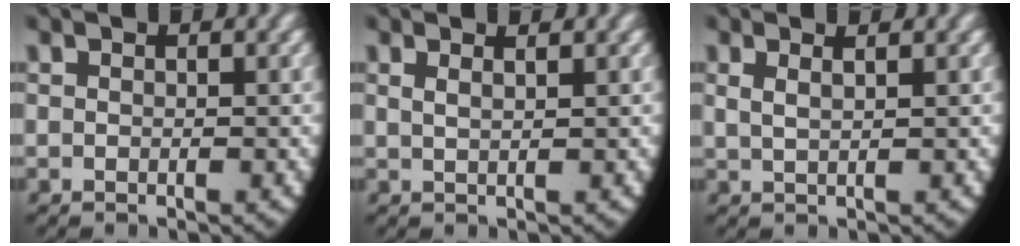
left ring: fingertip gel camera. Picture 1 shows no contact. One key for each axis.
{"total": 1.1, "fx": 0.8, "fy": -0.5, "fz": 0.6, "tx": -0.017, "ty": -0.008, "tz": 0.023}
{"total": 1.5, "fx": 0.9, "fy": 0.2, "fz": 1.2, "tx": -0.027, "ty": -0.003, "tz": 0.022}